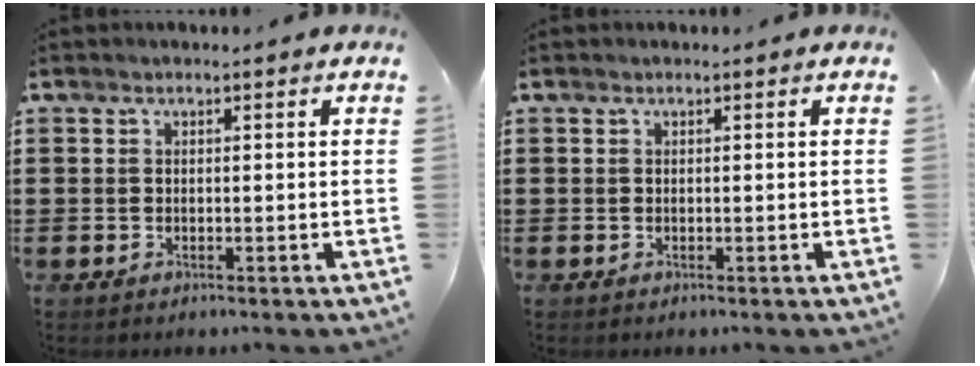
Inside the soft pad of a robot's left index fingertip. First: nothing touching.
{"total": 0.0}